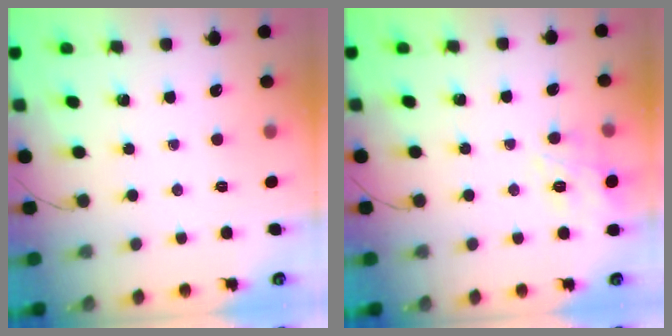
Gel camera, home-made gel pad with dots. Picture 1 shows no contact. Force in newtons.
{"total": 11.7, "press": 11.7, "slide": 0.8}